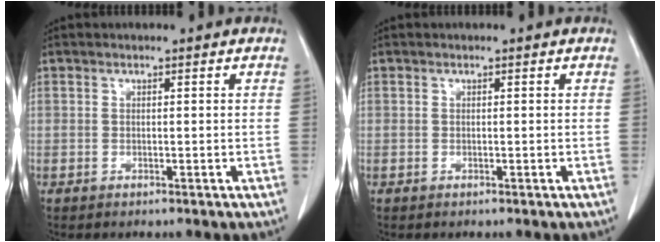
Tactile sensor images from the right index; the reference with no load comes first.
{"total": 0.0}